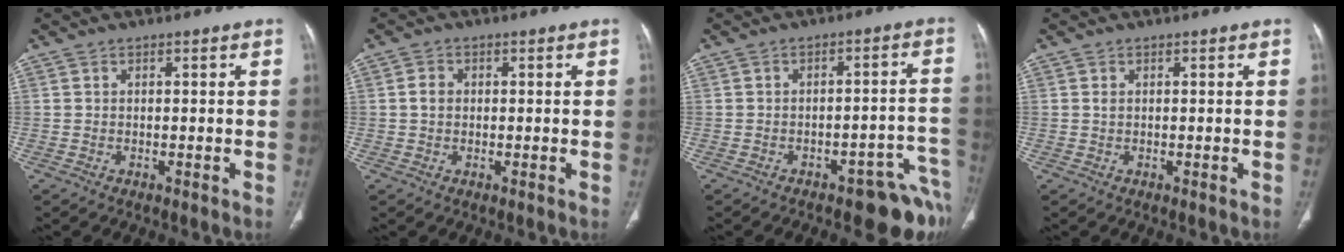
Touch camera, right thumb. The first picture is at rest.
{"total": 2.1, "force": [0.0, 1.7, 1.2], "torque": [-0.019, 0.005, -0.001]}
{"total": 11.5, "force": [-7.6, 4.0, 7.6], "torque": [-0.040, 0.063, -0.096]}
{"total": 0.6, "force": [0.0, 0.3, 0.5], "torque": [-0.008, 0.001, 0.001]}